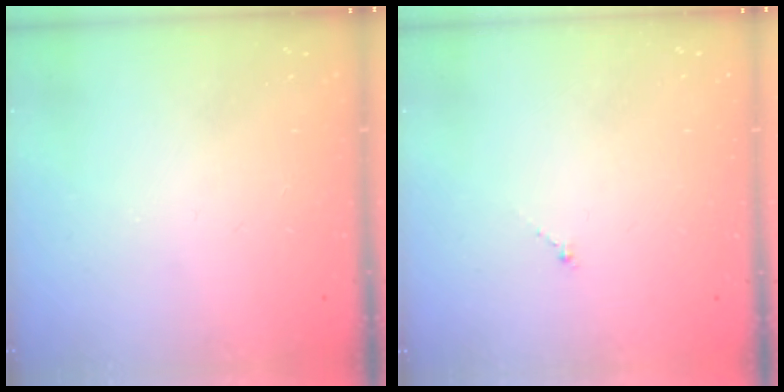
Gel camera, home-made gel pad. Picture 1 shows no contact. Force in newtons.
{"total": 0.0}